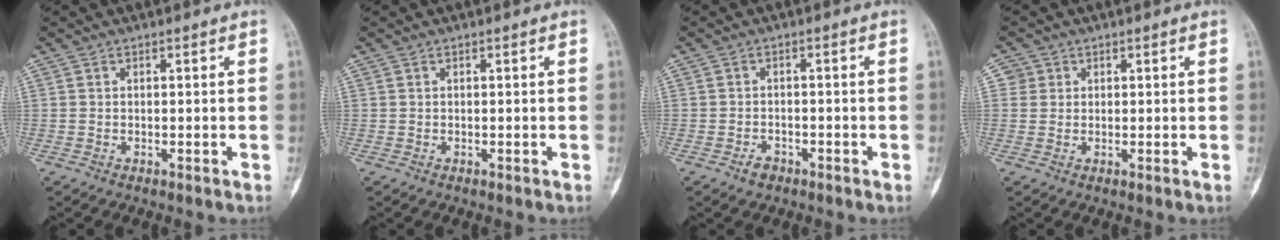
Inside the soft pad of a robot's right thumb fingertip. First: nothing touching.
{"total": 0.0}
{"total": 2.1, "force": [-1.4, 1.3, 0.8], "torque": [-0.014, 0.008, -0.022]}
{"total": 2.1, "force": [0.6, 2.0, 0.0], "torque": [0.014, 0.001, 0.004]}